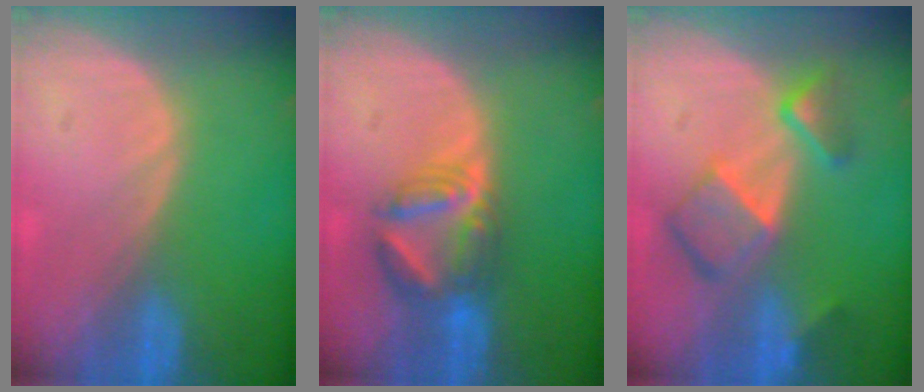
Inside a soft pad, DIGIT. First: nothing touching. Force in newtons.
{"total": 6.4, "press": 6.3, "slide": 0.9}
{"total": 7.9, "press": 6.8, "slide": 3.9}